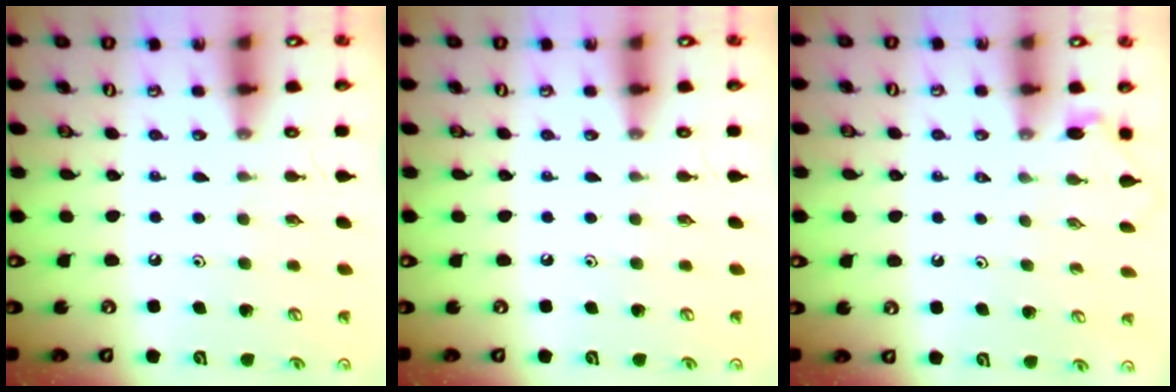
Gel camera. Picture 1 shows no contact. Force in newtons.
{"total": 0.0}
{"total": 2.9, "press": 2.8, "slide": 0.5}